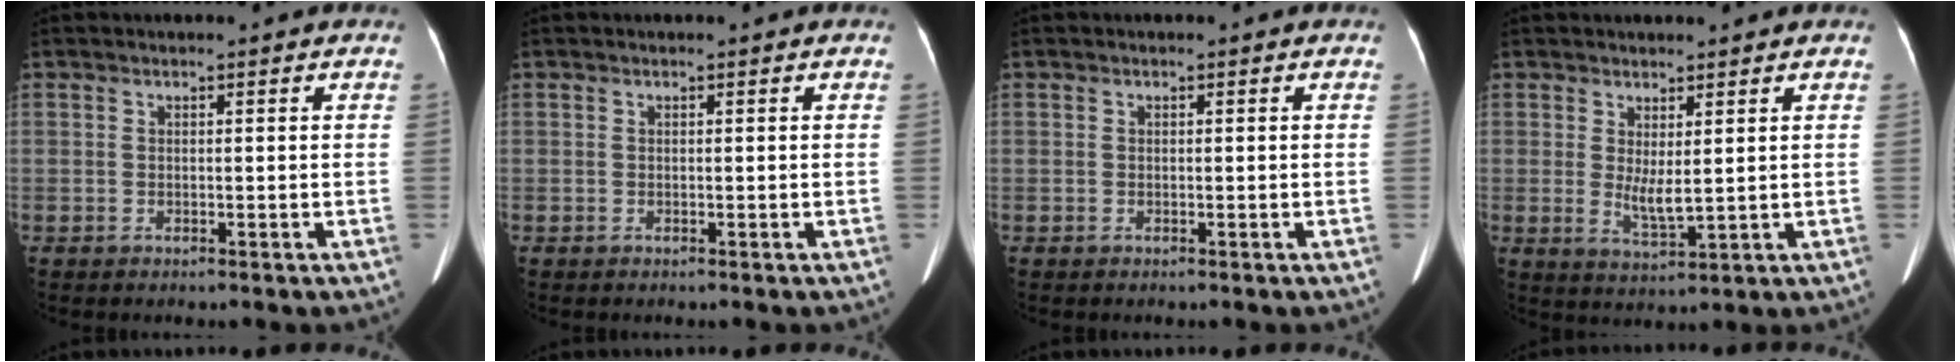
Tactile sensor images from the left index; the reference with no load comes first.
{"total": 0.0}
{"total": 0.0}
{"total": 3.8, "force": [0.9, 0.7, 3.6], "torque": [-0.072, -0.011, 0.027]}